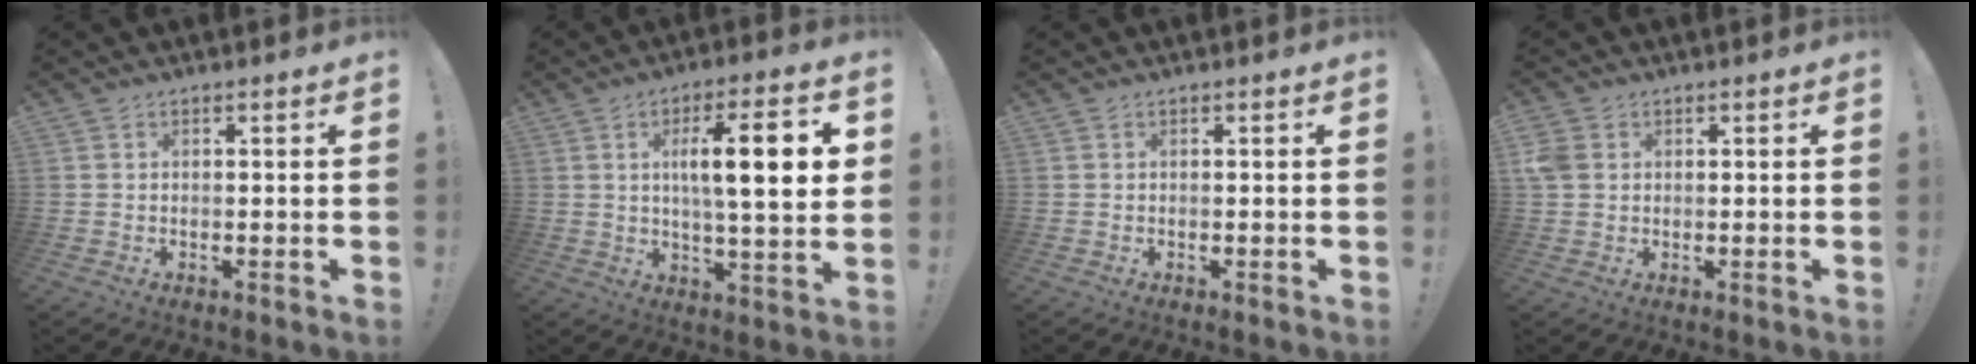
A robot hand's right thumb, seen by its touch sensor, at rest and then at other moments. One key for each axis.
{"total": 15.1, "fx": 3.2, "fy": 3.1, "fz": 14.5, "tx": -0.218, "ty": -0.004, "tz": 0.035}
{"total": 0.0}
{"total": 4.8, "fx": 1.2, "fy": 3.8, "fz": 2.6, "tx": -0.050, "ty": 0.005, "tz": 0.027}